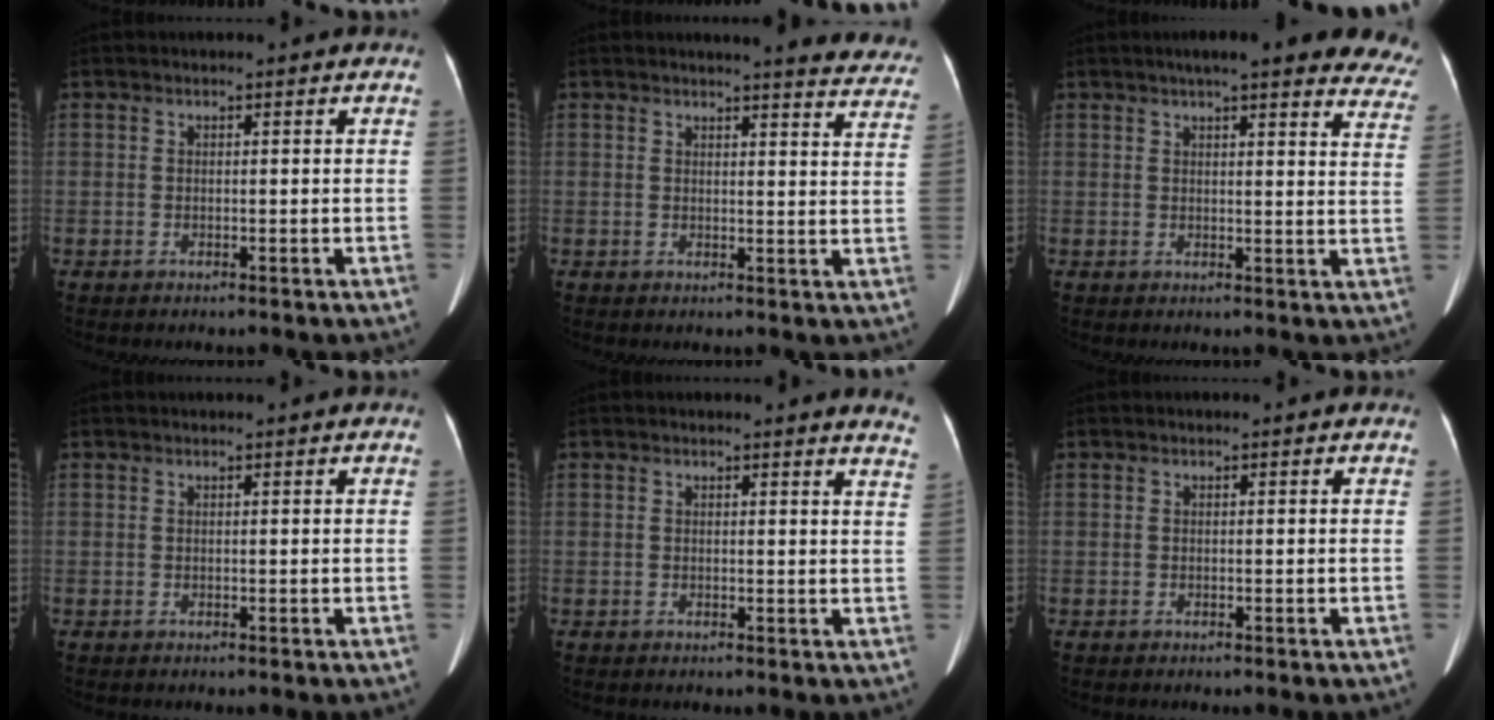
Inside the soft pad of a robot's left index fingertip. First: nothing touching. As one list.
[{"total": 13.0, "force": [12.5, 1.4, 3.5], "torque": [-0.018, -0.062, 0.109]}, {"total": 20.9, "force": [18.5, 3.7, 9.0], "torque": [-0.092, -0.022, 0.195]}, {"total": 1.4, "force": [1.3, -0.2, 0.5], "torque": [-0.006, 0.018, 0.023]}, {"total": 6.1, "force": [6.0, 0.1, 1.1], "torque": [-0.002, -0.038, 0.031]}, {"total": 0.0}]